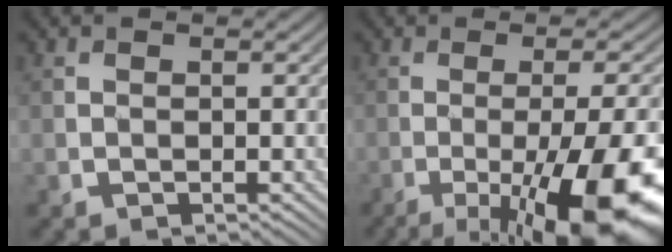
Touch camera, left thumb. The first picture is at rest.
{"total": 17.2, "force": [-7.4, 4.6, 14.8], "torque": [-0.202, -0.003, -0.107]}